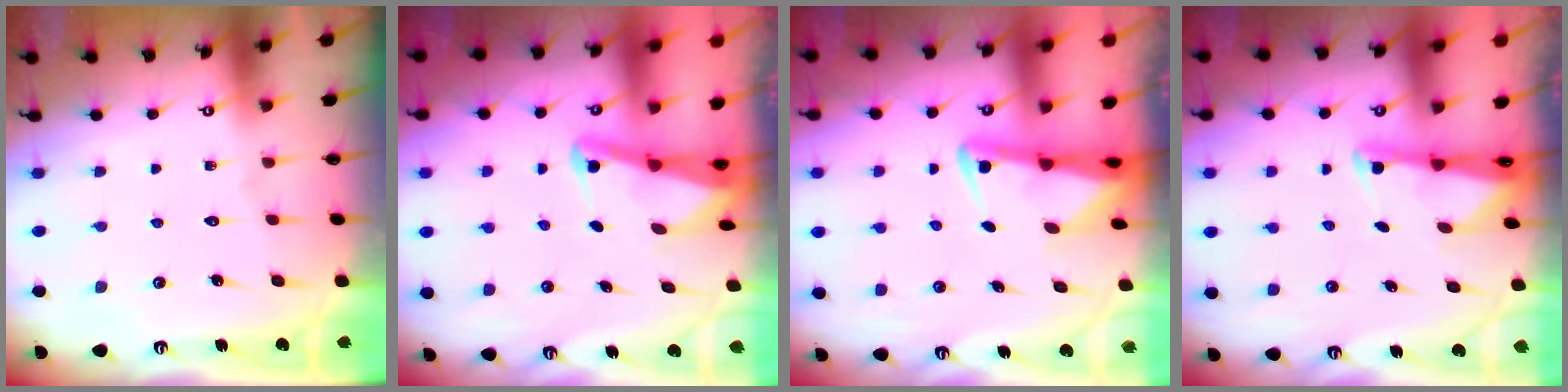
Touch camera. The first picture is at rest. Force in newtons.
{"total": 2.5, "press": 2.5, "slide": 0.6}
{"total": 2.8, "press": 2.7, "slide": 0.6}
{"total": 1.9, "press": 1.9, "slide": 0.4}